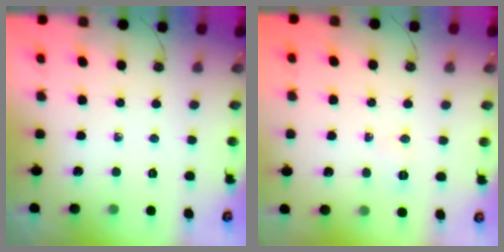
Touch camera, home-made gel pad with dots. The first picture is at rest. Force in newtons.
{"total": 4.9, "press": 4.8, "slide": 1.0}